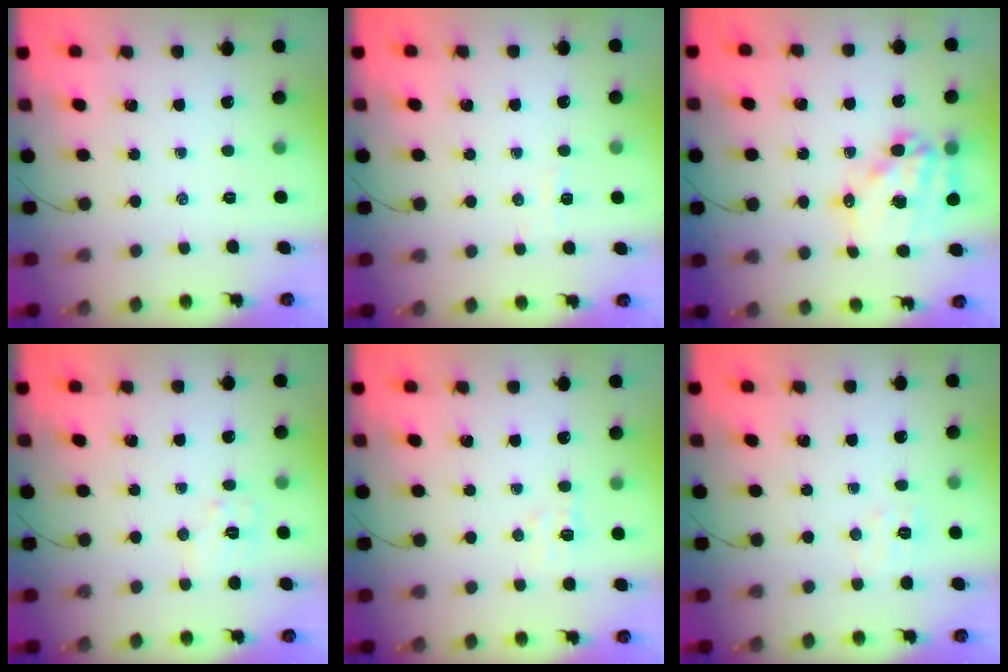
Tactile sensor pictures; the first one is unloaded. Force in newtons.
{"total": 3.4, "press": 3.3, "slide": 0.7}
{"total": 15.9, "press": 15.4, "slide": 3.8}
{"total": 6.5, "press": 6.5, "slide": 0.7}
{"total": 4.6, "press": 4.4, "slide": 1.1}
{"total": 4.9, "press": 4.7, "slide": 1.4}